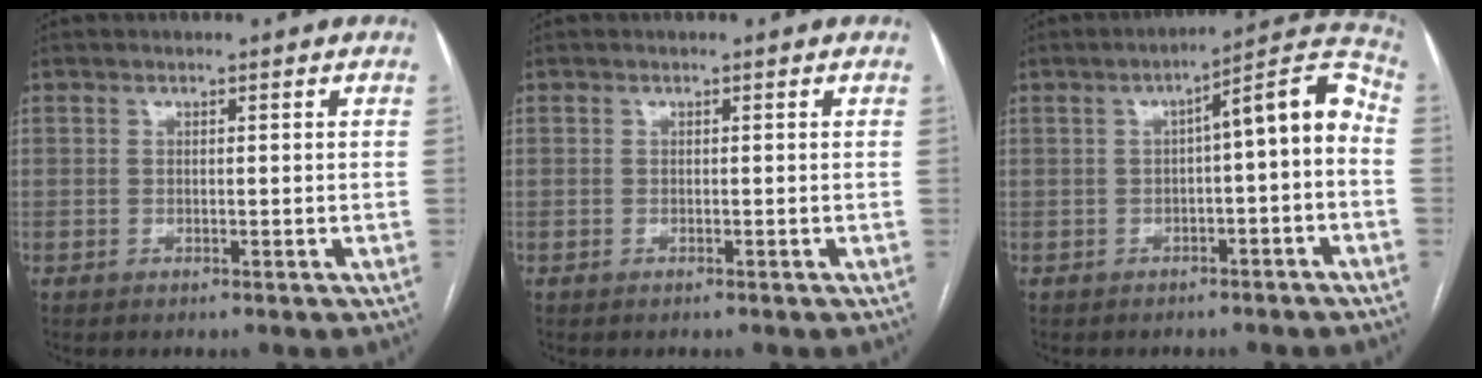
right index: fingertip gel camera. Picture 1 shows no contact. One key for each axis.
{"total": 0.0}
{"total": 9.2, "fx": -0.9, "fy": 1.8, "fz": 9.0, "tx": -0.120, "ty": 0.041, "tz": -0.013}